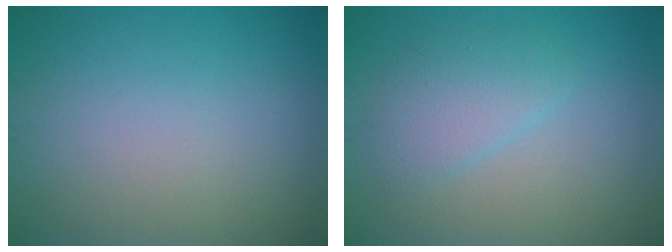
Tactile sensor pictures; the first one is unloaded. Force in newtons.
{"total": 2.8, "press": 2.7, "slide": 0.2}